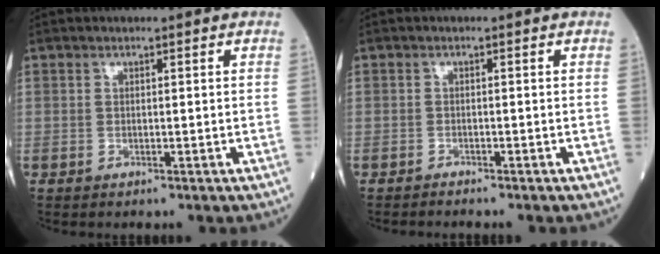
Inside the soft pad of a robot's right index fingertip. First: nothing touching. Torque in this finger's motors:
{"motor_torque": [-0.22, -0.15, 0.04, -0.02]}